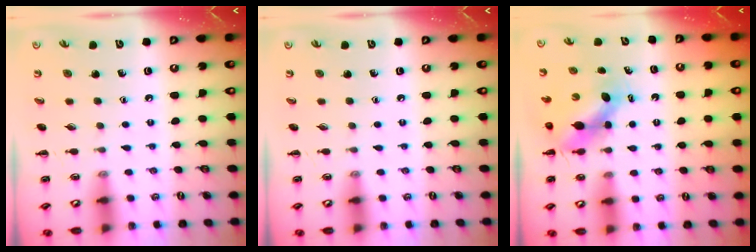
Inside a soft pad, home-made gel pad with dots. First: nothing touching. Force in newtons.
{"total": 0.0}
{"total": 5.9, "press": 5.8, "slide": 0.8}